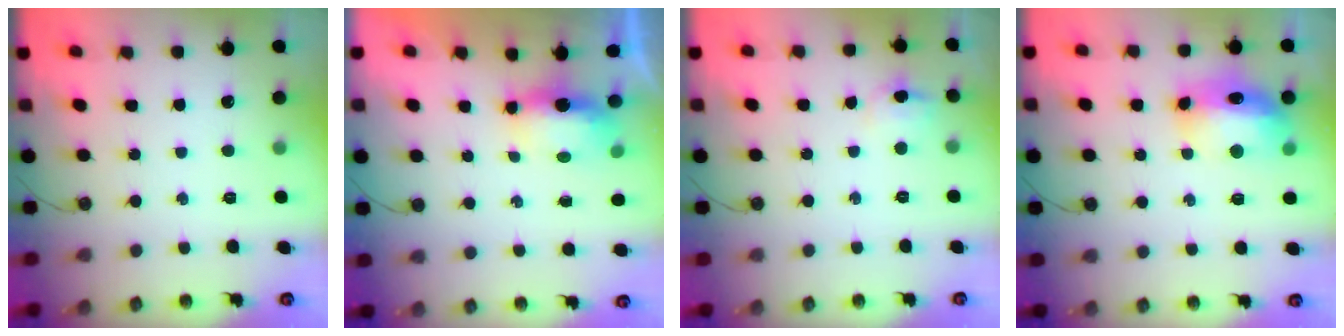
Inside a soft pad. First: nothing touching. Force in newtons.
{"total": 7.0, "press": 6.3, "slide": 3.1}
{"total": 4.8, "press": 4.6, "slide": 1.2}
{"total": 13.3, "press": 13.2, "slide": 1.2}